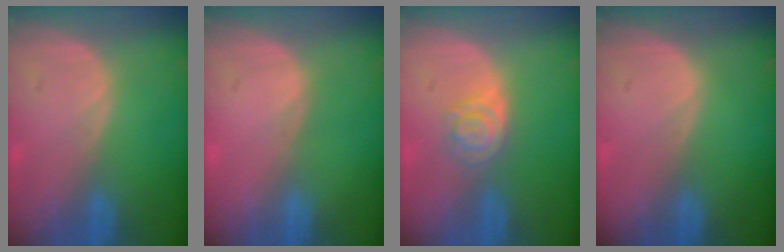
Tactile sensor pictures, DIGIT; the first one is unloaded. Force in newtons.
{"total": 0.0}
{"total": 4.0, "press": 3.6, "slide": 1.8}
{"total": 0.0}